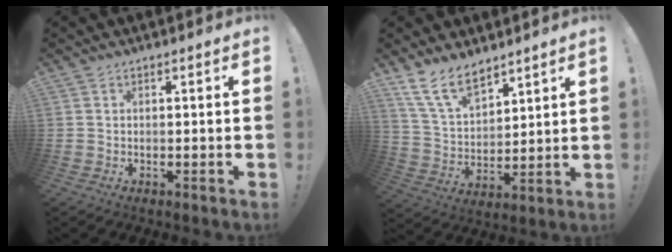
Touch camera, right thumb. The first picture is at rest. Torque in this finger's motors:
{"motor_torque": [-0.09, 0.36, 0.58, 0.49, 0.03]}